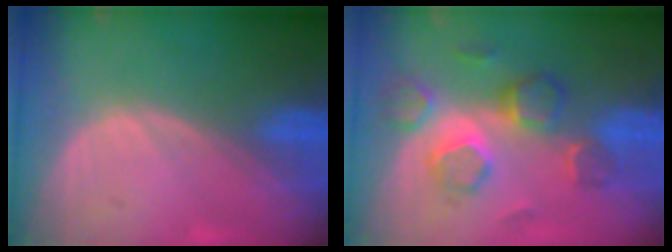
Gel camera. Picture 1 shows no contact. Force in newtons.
{"total": 8.5, "press": 7.6, "slide": 3.8}